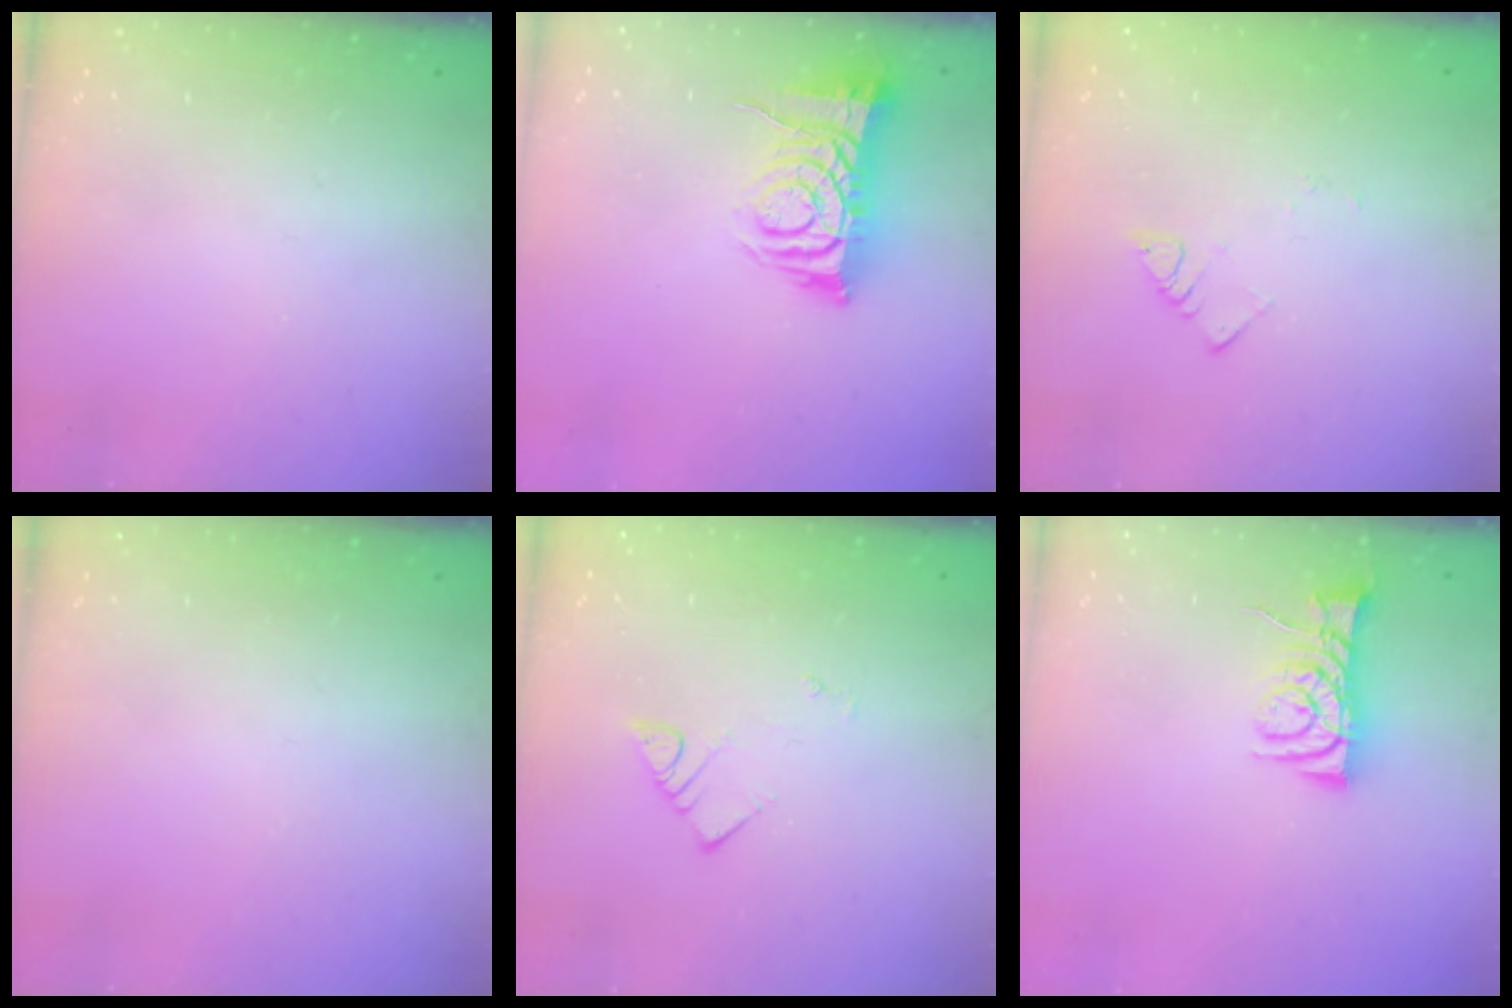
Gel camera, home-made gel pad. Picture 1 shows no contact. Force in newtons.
{"total": 8.9, "press": 8.8, "slide": 1.0}
{"total": 2.6, "press": 2.5, "slide": 0.2}
{"total": 0.0}
{"total": 2.8, "press": 2.8, "slide": 0.2}
{"total": 7.7, "press": 7.7, "slide": 0.1}